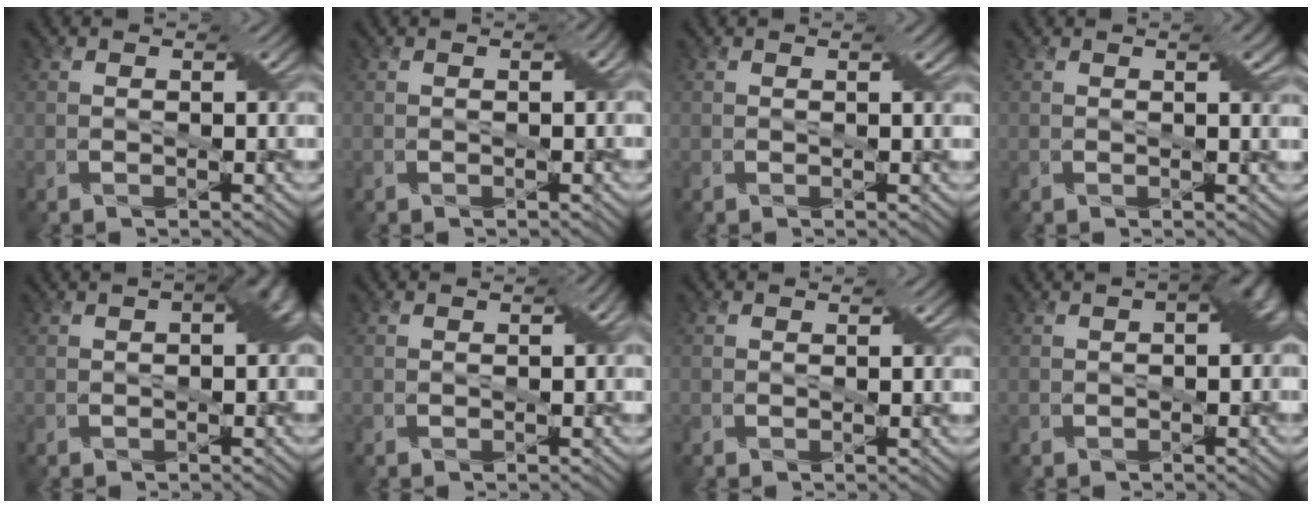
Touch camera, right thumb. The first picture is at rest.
{"total": 1.0, "force": [0.1, 0.4, 0.9], "torque": [-0.011, 0.005, 0.002]}
{"total": 0.6, "force": [0.3, 0.0, 0.5], "torque": [-0.007, 0.002, 0.004]}
{"total": 1.8, "force": [0.9, 0.3, 1.5], "torque": [-0.021, 0.003, 0.015]}
{"total": 3.9, "force": [0.3, 1.8, 3.4], "torque": [-0.038, 0.011, 0.003]}
{"total": 1.5, "force": [0.0, 0.8, 1.3], "torque": [-0.016, 0.001, 0.000]}
{"total": 0.0}
{"total": 4.4, "force": [0.4, 2.1, 3.8], "torque": [-0.044, 0.010, 0.004]}